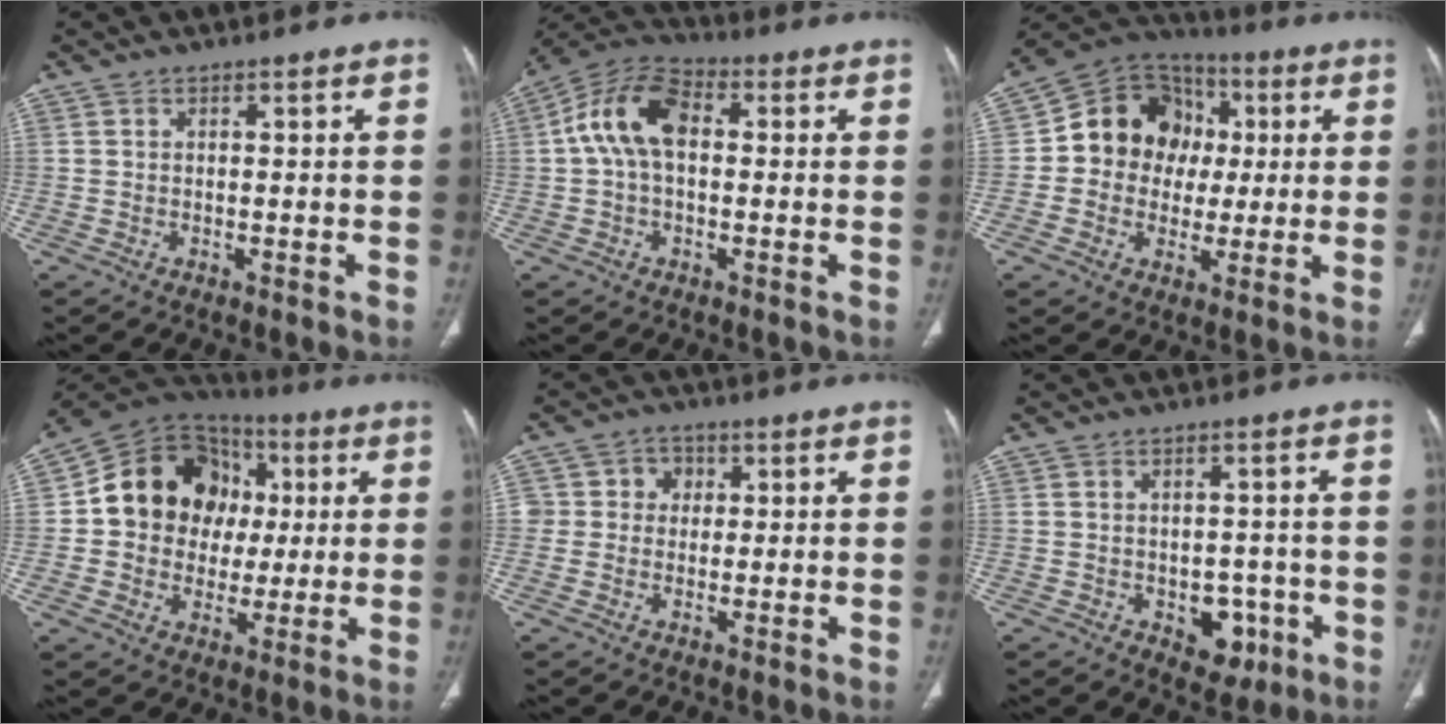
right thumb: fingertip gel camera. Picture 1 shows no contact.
{"total": 11.4, "force": [1.2, 7.0, 8.9], "torque": [-0.170, 0.032, 0.011]}
{"total": 15.4, "force": [1.2, 13.3, 7.6], "torque": [-0.078, 0.025, 0.012]}
{"total": 18.3, "force": [2.3, 15.5, 9.4], "torque": [-0.109, 0.029, 0.040]}
{"total": 4.7, "force": [0.7, 4.4, 1.2], "torque": [0.017, 0.008, 0.006]}
{"total": 6.5, "force": [-2.3, 4.5, 4.1], "torque": [-0.021, 0.011, -0.020]}